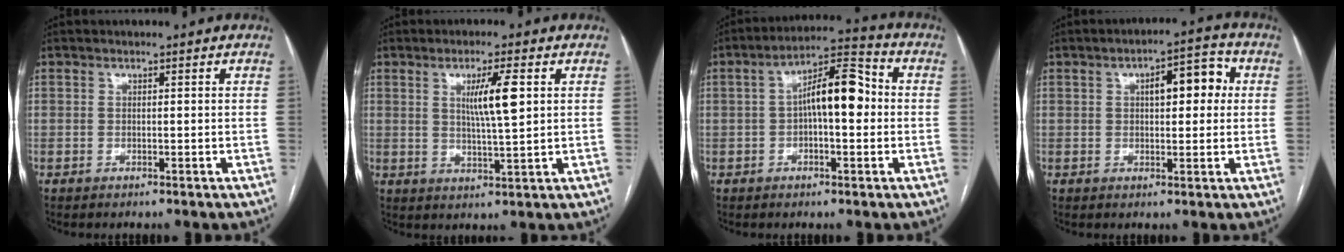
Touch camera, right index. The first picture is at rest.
{"total": 6.4, "force": [1.8, 0.2, 6.1], "torque": [-0.107, -0.004, 0.032]}
{"total": 10.0, "force": [0.3, 3.1, 9.5], "torque": [-0.164, 0.035, 0.000]}
{"total": 7.3, "force": [1.7, 2.8, 6.5], "torque": [-0.087, 0.026, 0.023]}